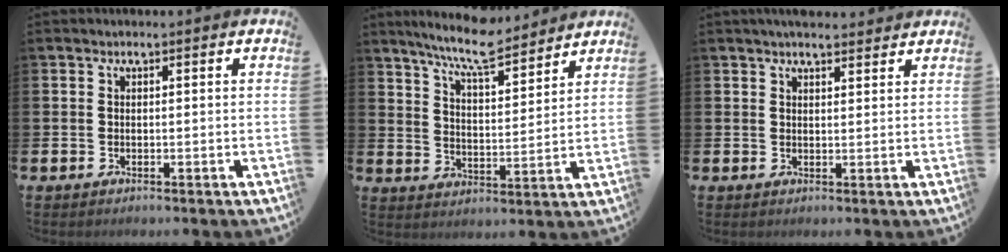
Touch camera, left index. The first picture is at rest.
{"total": 8.6, "force": [7.9, 1.1, 3.2], "torque": [-0.079, -0.042, 0.141]}
{"total": 3.0, "force": [2.9, 0.6, 0.6], "torque": [-0.003, -0.016, 0.049]}